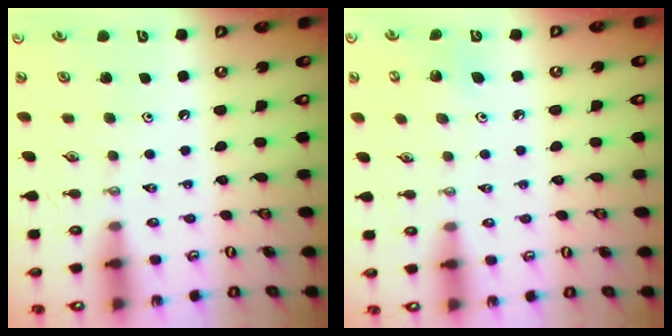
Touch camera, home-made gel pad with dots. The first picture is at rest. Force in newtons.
{"total": 4.8, "press": 4.8, "slide": 0.4}